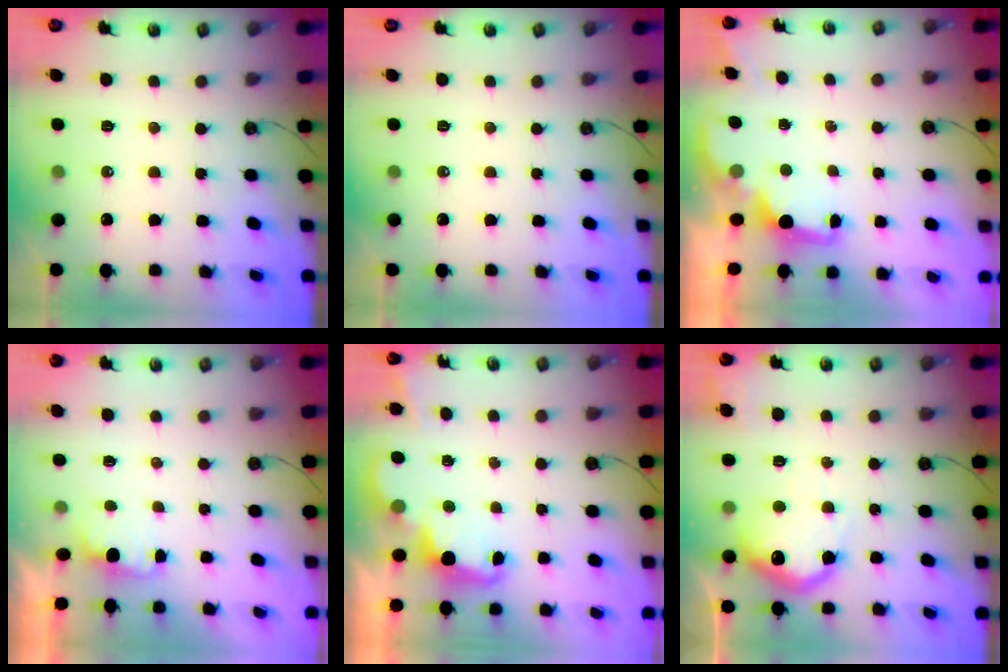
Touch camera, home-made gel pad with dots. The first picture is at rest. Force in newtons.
{"total": 0.0}
{"total": 1.6, "press": 1.4, "slide": 0.7}
{"total": 1.0, "press": 0.7, "slide": 0.7}
{"total": 2.4, "press": 2.4, "slide": 0.6}
{"total": 15.2, "press": 15.2, "slide": 1.0}